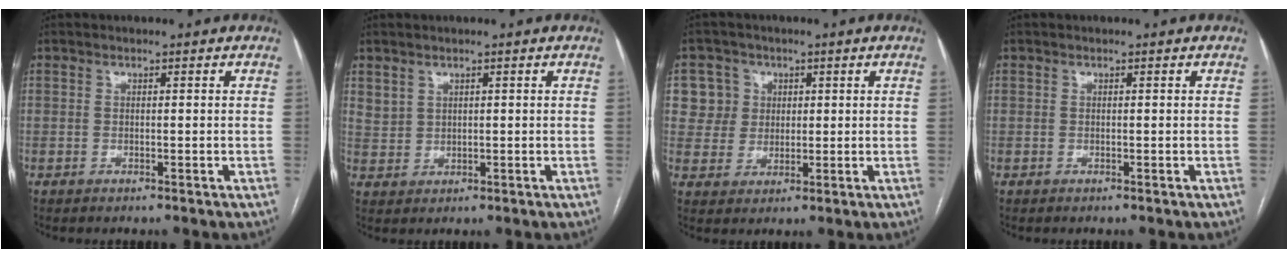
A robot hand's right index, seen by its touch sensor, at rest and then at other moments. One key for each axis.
{"total": 2.6, "fx": 1.7, "fy": 1.8, "fz": 0.6, "tx": -0.008, "ty": 0.001, "tz": 0.040}
{"total": 6.1, "fx": 1.8, "fy": 5.8, "fz": 0.3, "tx": 0.002, "ty": 0.016, "tz": 0.040}
{"total": 0.0}